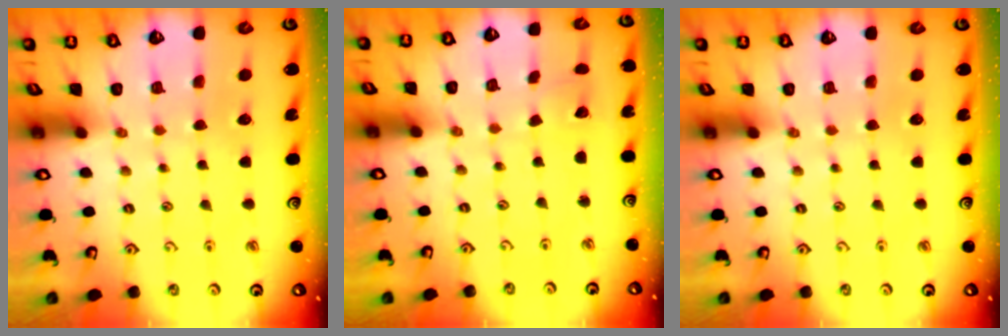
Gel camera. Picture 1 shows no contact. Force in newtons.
{"total": 2.9, "press": 2.9, "slide": 0.2}
{"total": 0.0}